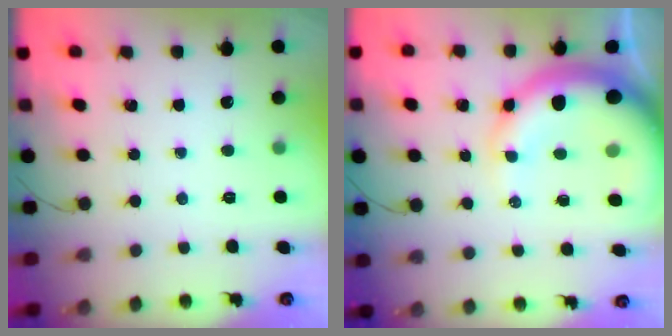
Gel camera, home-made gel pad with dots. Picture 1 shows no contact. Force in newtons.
{"total": 15.7, "press": 15.3, "slide": 3.4}